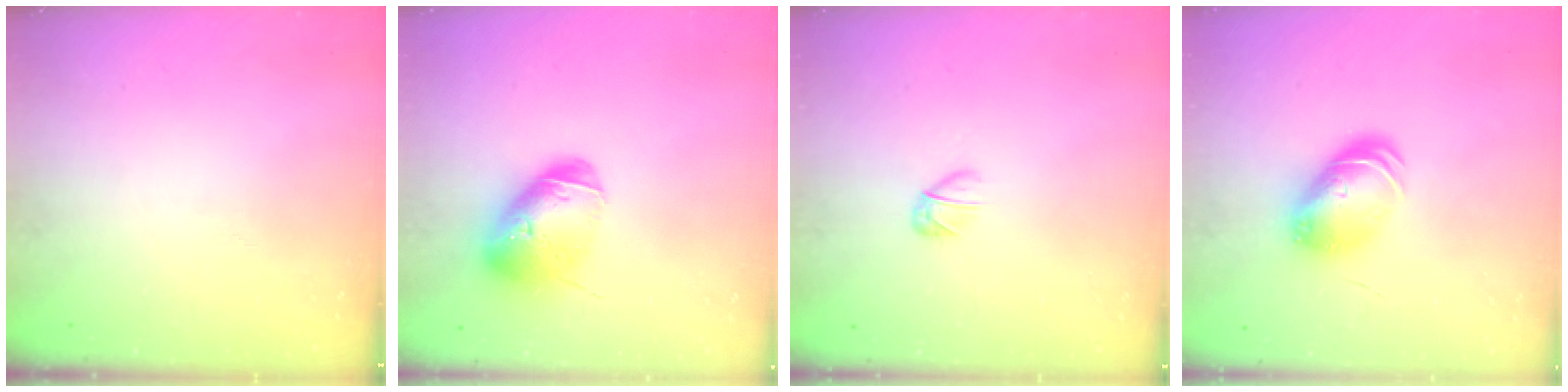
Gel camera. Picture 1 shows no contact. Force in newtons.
{"total": 15.7, "press": 15.5, "slide": 2.5}
{"total": 3.2, "press": 3.1, "slide": 0.9}
{"total": 9.8, "press": 9.8, "slide": 0.5}